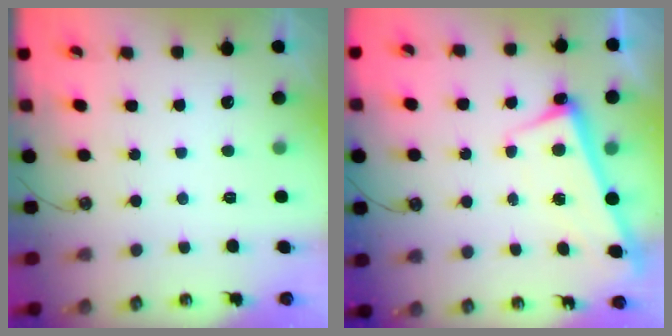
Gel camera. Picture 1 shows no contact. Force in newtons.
{"total": 2.3, "press": 2.3, "slide": 0.5}